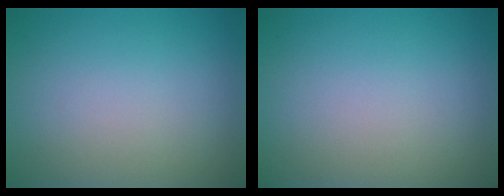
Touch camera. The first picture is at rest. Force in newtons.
{"total": 0.0}